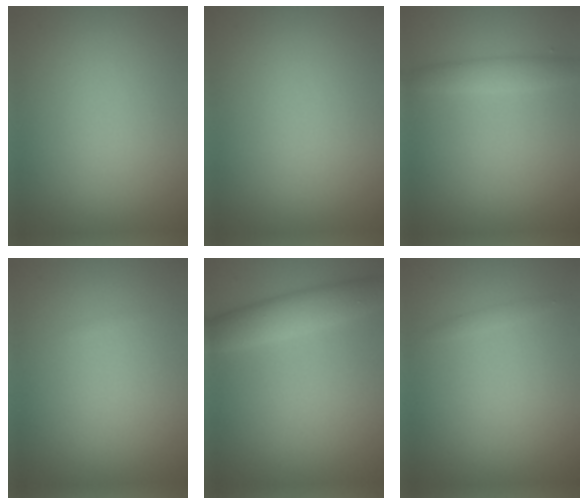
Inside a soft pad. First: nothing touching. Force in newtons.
{"total": 0.0}
{"total": 2.0, "press": 2.0, "slide": 0.2}
{"total": 0.0}
{"total": 3.9, "press": 3.9, "slide": 0.2}
{"total": 0.6, "press": 0.6, "slide": 0.0}